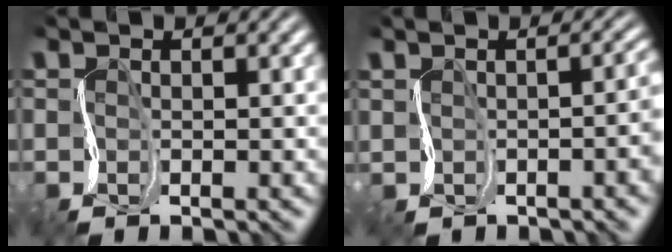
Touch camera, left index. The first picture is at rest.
{"total": 1.3, "force": [-0.3, 0.3, 1.2], "torque": [-0.006, 0.000, 0.005]}